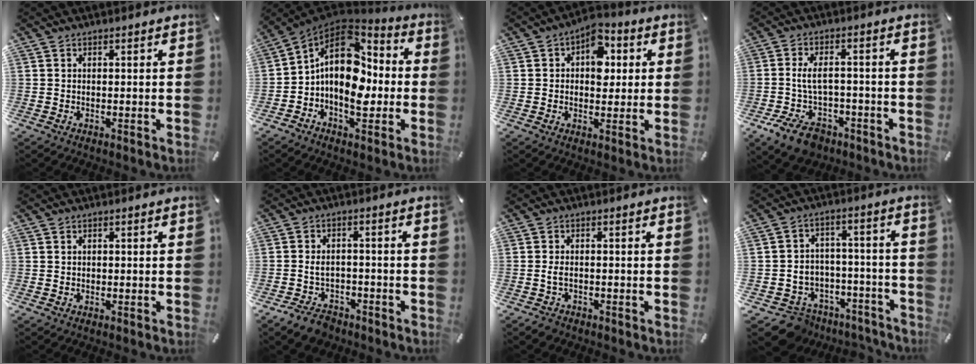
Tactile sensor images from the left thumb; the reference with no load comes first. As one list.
[{"total": 15.5, "force": [0.0, 10.6, 11.4], "torque": [-0.201, -0.010, -0.003]}, {"total": 8.9, "force": [1.5, 6.2, 6.2], "torque": [-0.069, -0.002, 0.020]}, {"total": 9.5, "force": [-3.0, 6.0, 6.7], "torque": [-0.127, 0.016, -0.051]}, {"total": 0.6, "force": [0.0, 0.4, 0.4], "torque": [-0.010, 0.001, 0.000]}, {"total": 5.6, "force": [-2.9, 3.7, 3.0], "torque": [-0.068, 0.015, -0.057]}, {"total": 2.4, "force": [-1.0, 1.4, 1.7], "torque": [-0.039, 0.001, -0.020]}, {"total": 8.2, "force": [-4.7, 6.6, 1.1], "torque": [-0.017, 0.025, -0.074]}]